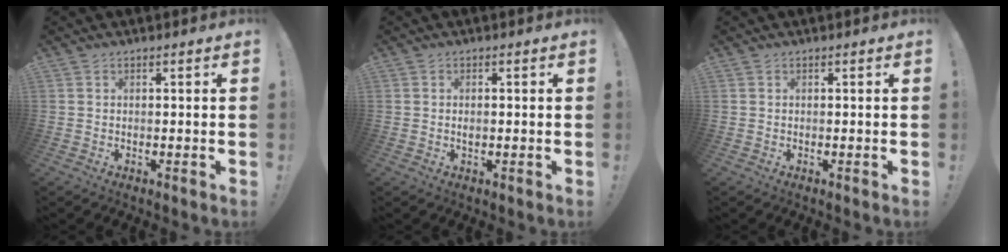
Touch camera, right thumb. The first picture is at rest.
{"total": 0.9, "force": [0.1, 0.5, 0.7], "torque": [-0.007, 0.000, -0.001]}
{"total": 0.0}